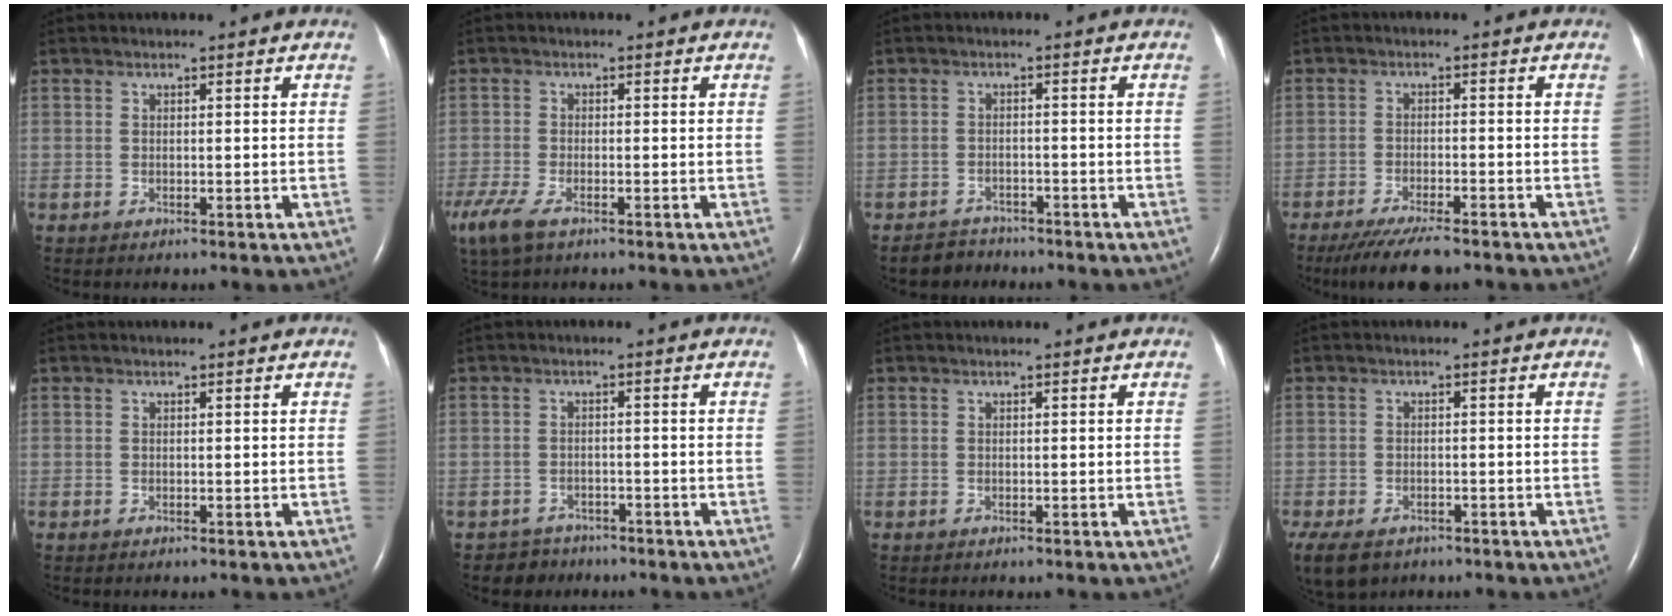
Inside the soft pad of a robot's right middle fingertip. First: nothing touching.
{"total": 8.0, "force": [-5.1, 3.2, 5.3], "torque": [-0.122, -0.022, -0.092]}
{"total": 3.0, "force": [-2.6, 1.3, -0.5], "torque": [0.004, 0.001, -0.044]}
{"total": 8.6, "force": [-7.0, 1.4, 4.8], "torque": [-0.079, -0.020, -0.113]}
{"total": 0.0}
{"total": 3.3, "force": [-2.5, 2.0, -0.8], "torque": [0.010, 0.008, -0.041]}
{"total": 0.0}
{"total": 11.5, "force": [-6.9, 7.5, 5.4], "torque": [-0.146, -0.019, -0.095]}